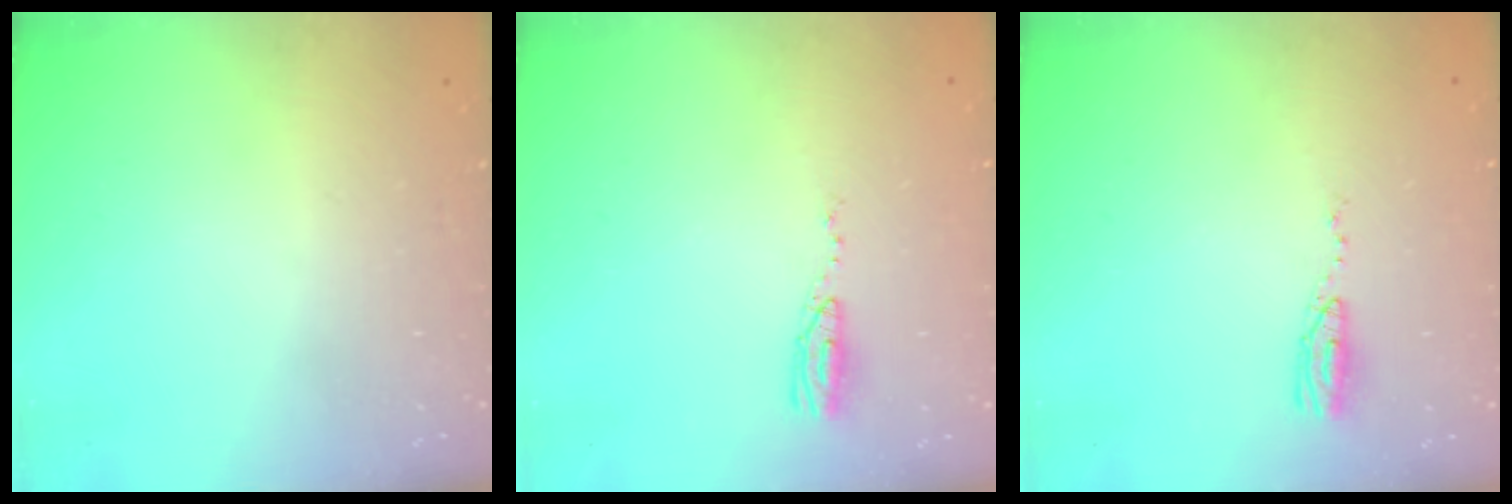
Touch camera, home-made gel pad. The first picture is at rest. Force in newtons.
{"total": 5.0, "press": 4.7, "slide": 1.5}
{"total": 5.0, "press": 4.7, "slide": 1.5}